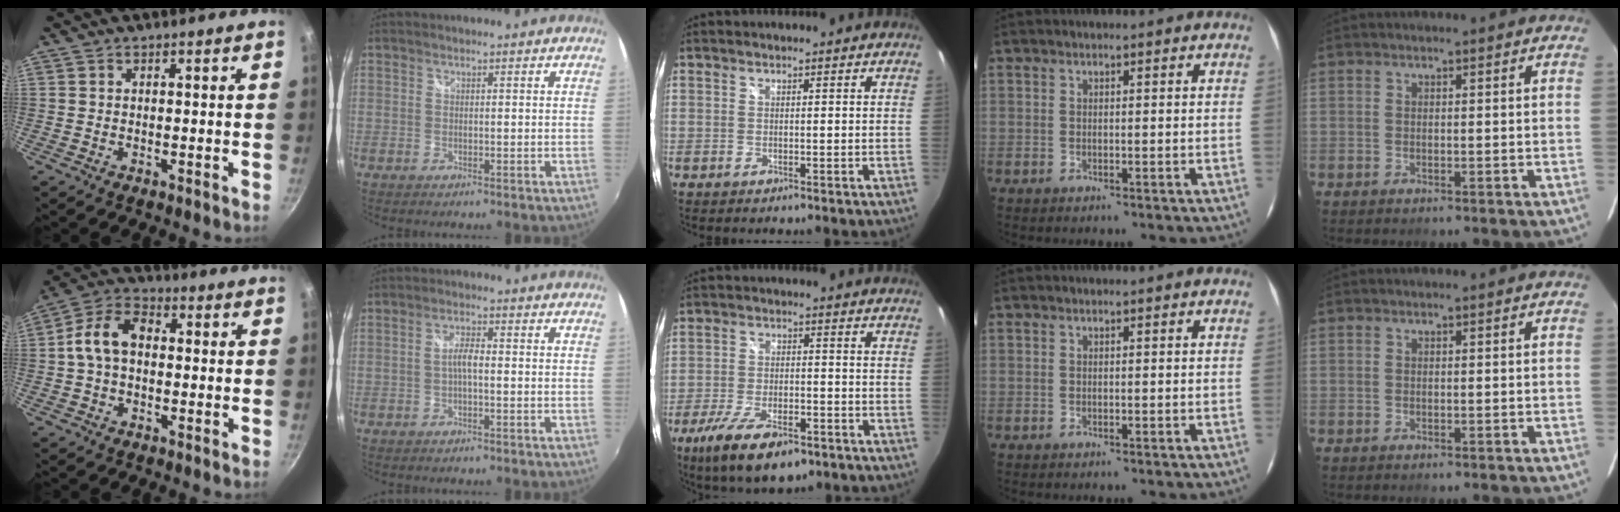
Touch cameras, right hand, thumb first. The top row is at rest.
{"thumb": {"total": 9.2, "force": [0.1, 6.3, 6.7], "torque": [-0.110, 0.030, -0.016]}, "index": {"total": 2.5, "force": [-0.5, 0.5, 2.4], "torque": [-0.048, 0.008, -0.009]}, "middle": {"total": 13.0, "force": [-8.1, 4.8, 9.0], "torque": [-0.193, -0.034, -0.140]}}